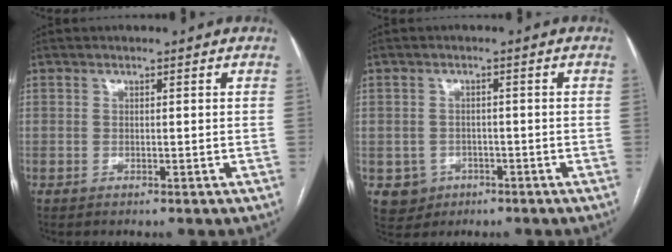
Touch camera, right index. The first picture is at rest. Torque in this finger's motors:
{"motor_torque": [-0.07, 0.06, -0.61, -0.21]}